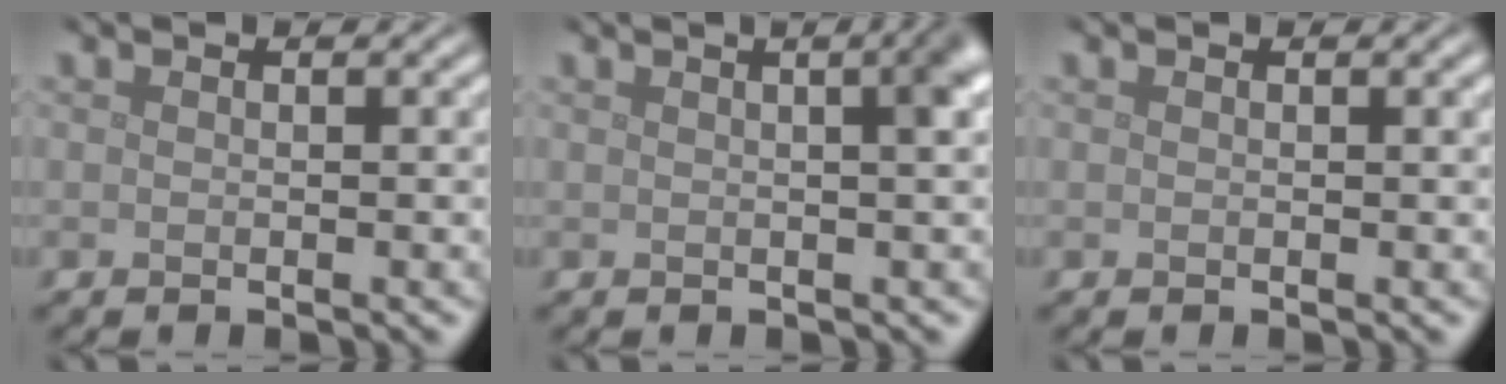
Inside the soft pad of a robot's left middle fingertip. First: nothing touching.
{"total": 5.6, "force": [1.6, 2.6, 4.7], "torque": [-0.013, 0.040, -0.013]}
{"total": 0.6, "force": [0.4, 0.1, 0.4], "torque": [-0.005, 0.004, 0.006]}